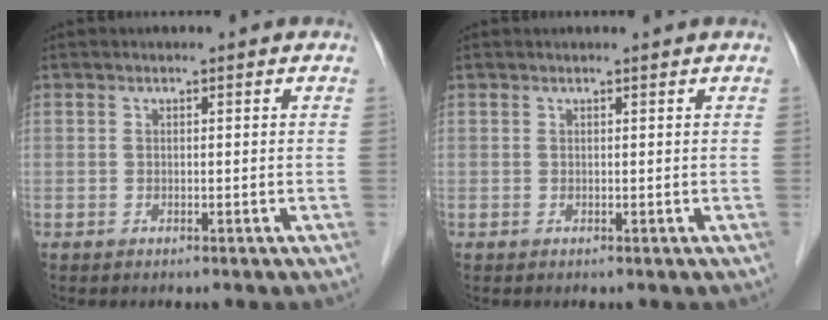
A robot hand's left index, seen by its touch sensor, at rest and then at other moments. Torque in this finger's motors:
{"motor_torque": [-0.05, -0.05, 0.02, -0.01]}